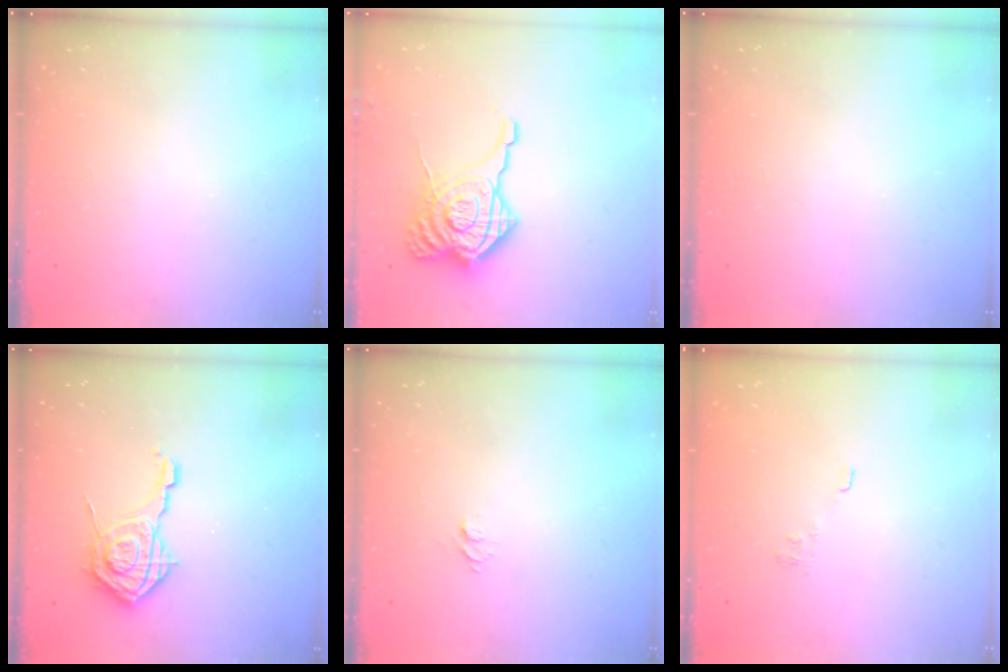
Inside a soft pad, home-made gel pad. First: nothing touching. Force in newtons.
{"total": 16.3, "press": 16.2, "slide": 1.8}
{"total": 0.0}
{"total": 13.6, "press": 13.5, "slide": 1.4}
{"total": 4.7, "press": 4.6, "slide": 0.5}
{"total": 6.5, "press": 6.4, "slide": 1.1}